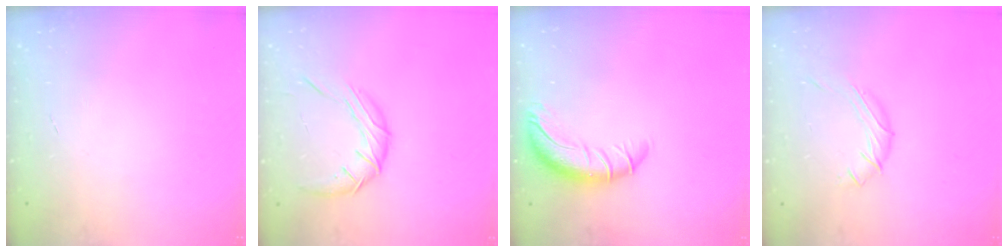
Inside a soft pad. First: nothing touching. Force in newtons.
{"total": 9.3, "press": 9.3, "slide": 0.8}
{"total": 9.9, "press": 9.6, "slide": 2.1}
{"total": 5.8, "press": 5.8, "slide": 0.8}